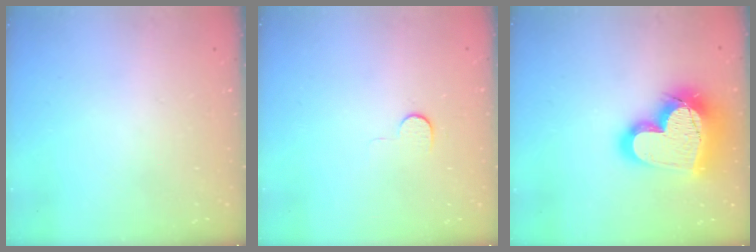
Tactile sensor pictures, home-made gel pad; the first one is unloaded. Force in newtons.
{"total": 5.0, "press": 4.9, "slide": 0.4}
{"total": 24.7, "press": 24.6, "slide": 2.1}